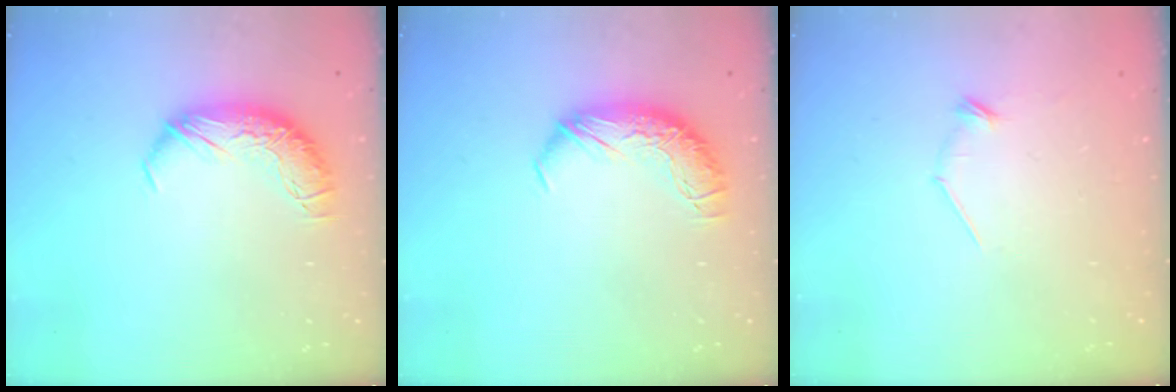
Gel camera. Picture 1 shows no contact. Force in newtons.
{"total": 0.0}
{"total": 7.8, "press": 7.8, "slide": 0.5}